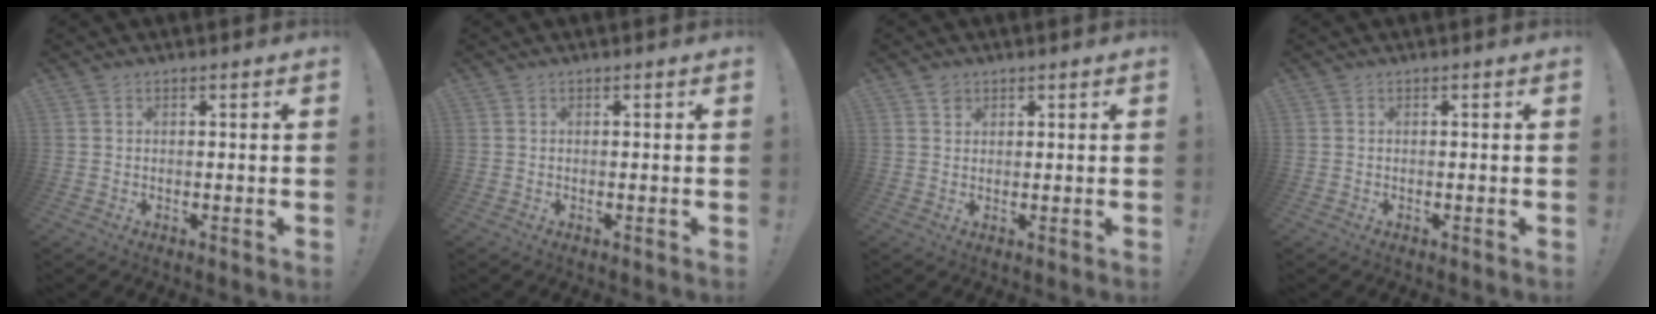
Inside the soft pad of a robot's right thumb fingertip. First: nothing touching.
{"total": 0.0}
{"total": 1.7, "force": [1.2, 1.2, 0.1], "torque": [0.008, -0.007, 0.020]}
{"total": 0.0}